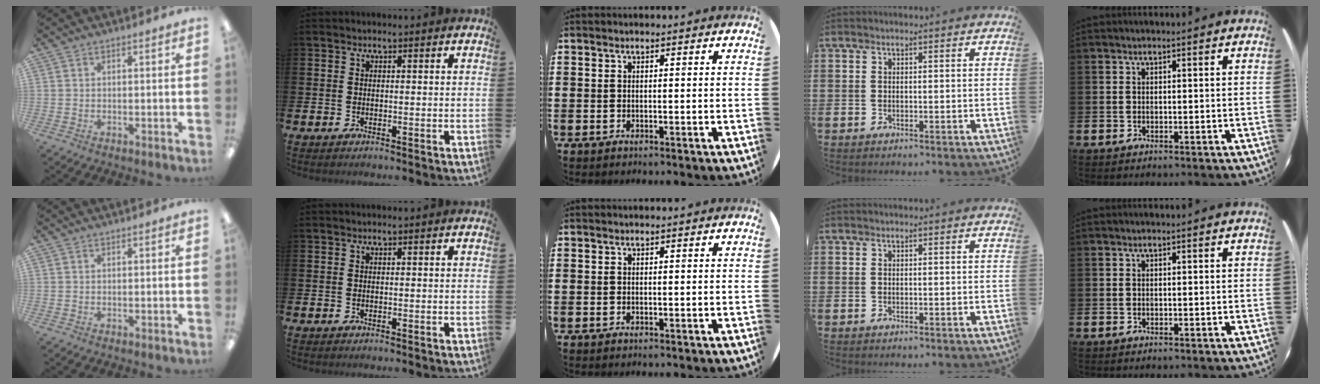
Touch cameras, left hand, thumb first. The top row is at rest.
{}